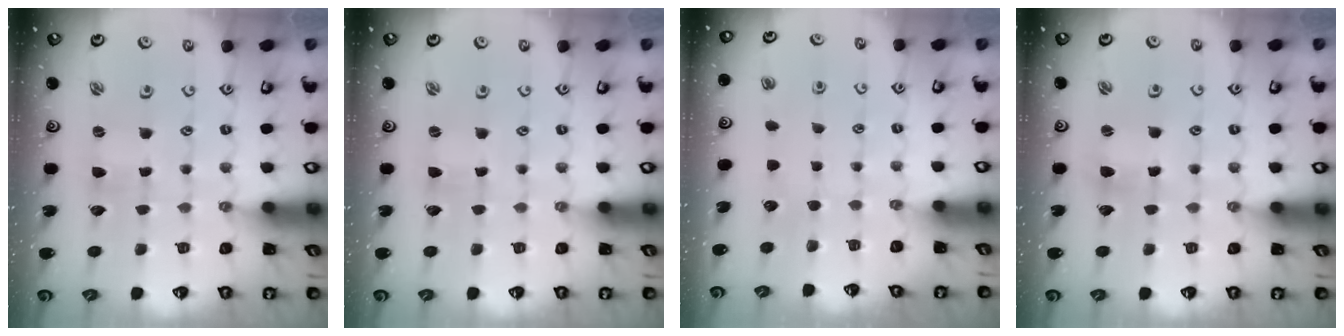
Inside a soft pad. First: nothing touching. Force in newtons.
{"total": 0.0}
{"total": 0.0}
{"total": 2.4, "press": 2.4, "slide": 0.2}